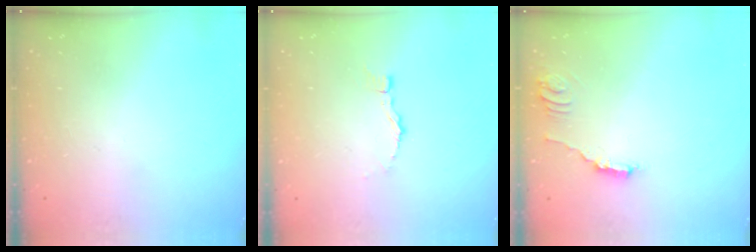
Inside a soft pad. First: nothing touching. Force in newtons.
{"total": 3.1, "press": 3.1, "slide": 0.2}
{"total": 3.8, "press": 3.8, "slide": 0.2}